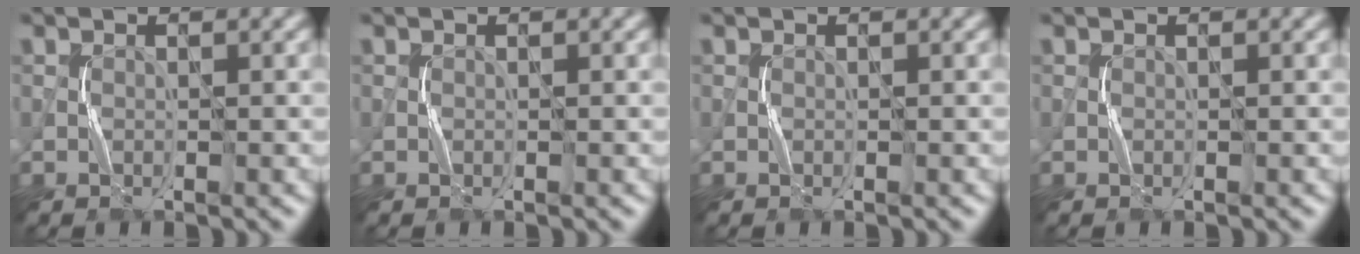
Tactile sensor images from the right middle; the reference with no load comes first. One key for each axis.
{"total": 0.0}
{"total": 0.0}
{"total": 0.0}